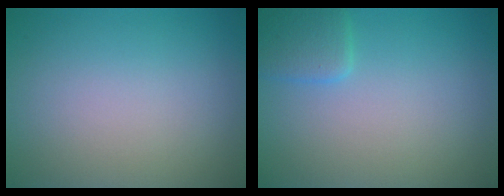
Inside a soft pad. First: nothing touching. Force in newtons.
{"total": 2.1, "press": 2.1, "slide": 0.1}